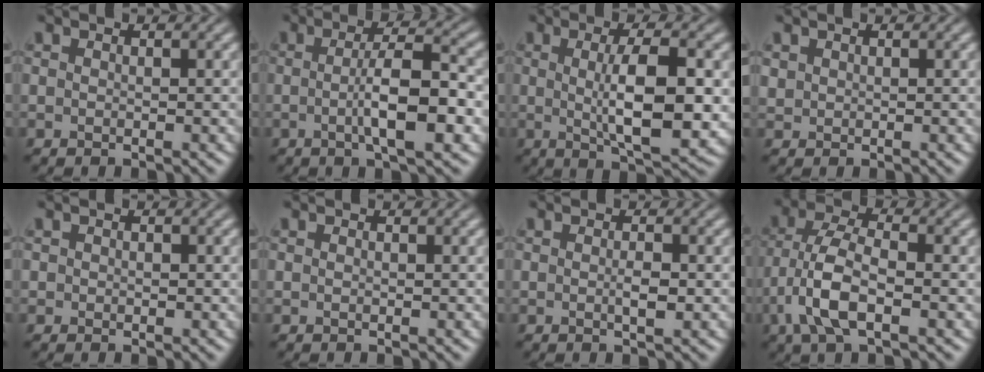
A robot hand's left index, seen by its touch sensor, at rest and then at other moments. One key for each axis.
{"total": 6.2, "fx": -0.9, "fy": 1.3, "fz": 6.0, "tx": -0.099, "ty": 0.002, "tz": -0.015}
{"total": 7.7, "fx": 0.1, "fy": 2.1, "fz": 7.4, "tx": -0.115, "ty": -0.005, "tz": 0.005}
{"total": 0.8, "fx": 0.5, "fy": 0.7, "fz": 0.1, "tx": -0.003, "ty": -0.002, "tz": 0.014}
{"total": 0.5, "fx": 0.0, "fy": 0.5, "fz": 0.1, "tx": 0.003, "ty": -0.003, "tz": -0.002}
{"total": 0.0}
{"total": 1.4, "fx": -0.1, "fy": 0.3, "fz": 1.3, "tx": -0.025, "ty": -0.002, "tz": -0.002}
{"total": 5.8, "fx": -2.2, "fy": 2.3, "fz": 4.8, "tx": -0.105, "ty": 0.006, "tz": -0.047}